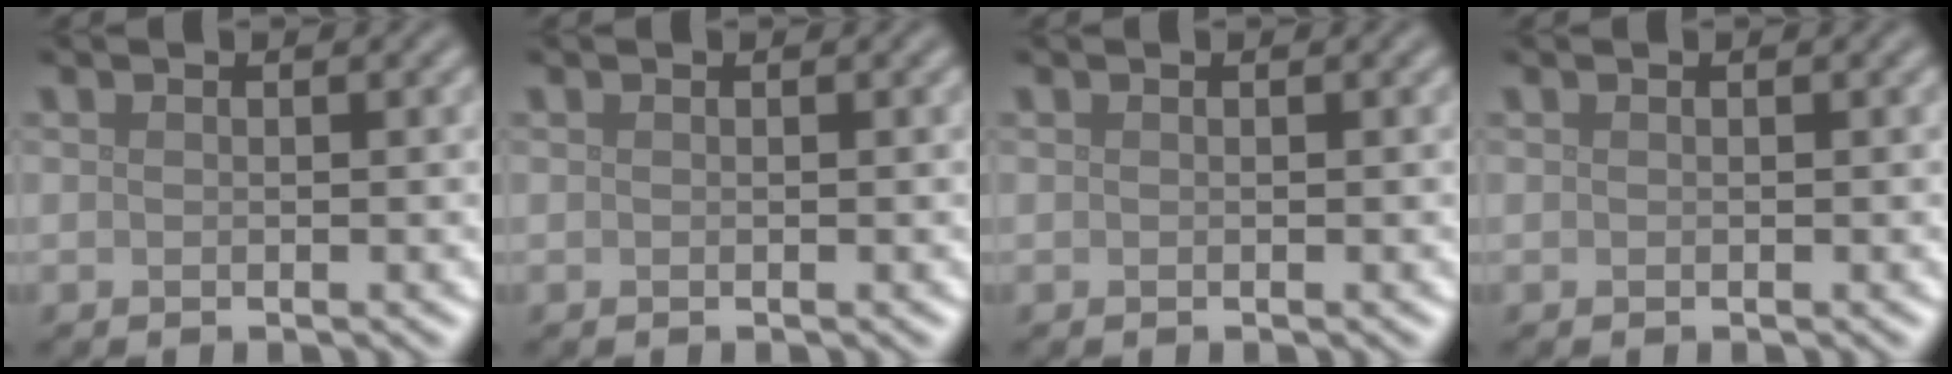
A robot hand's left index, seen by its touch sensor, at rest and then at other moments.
{"total": 0.0}
{"total": 0.0}
{"total": 0.0}